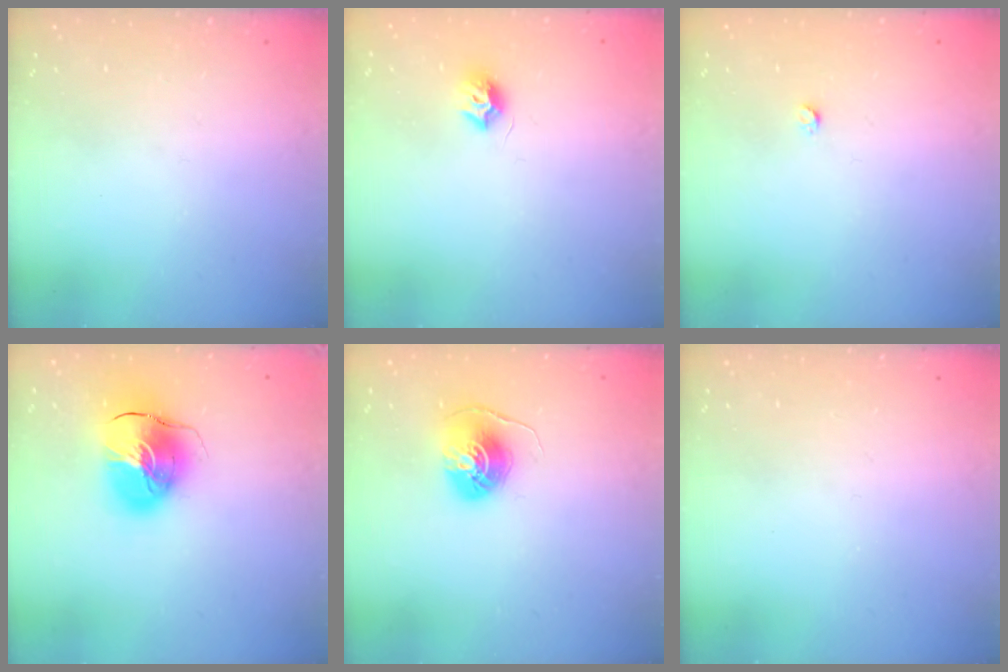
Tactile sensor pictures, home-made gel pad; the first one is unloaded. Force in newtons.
{"total": 7.4, "press": 7.4, "slide": 0.1}
{"total": 2.4, "press": 2.4, "slide": 0.3}
{"total": 13.9, "press": 13.8, "slide": 2.1}
{"total": 7.8, "press": 7.8, "slide": 0.3}
{"total": 0.0}